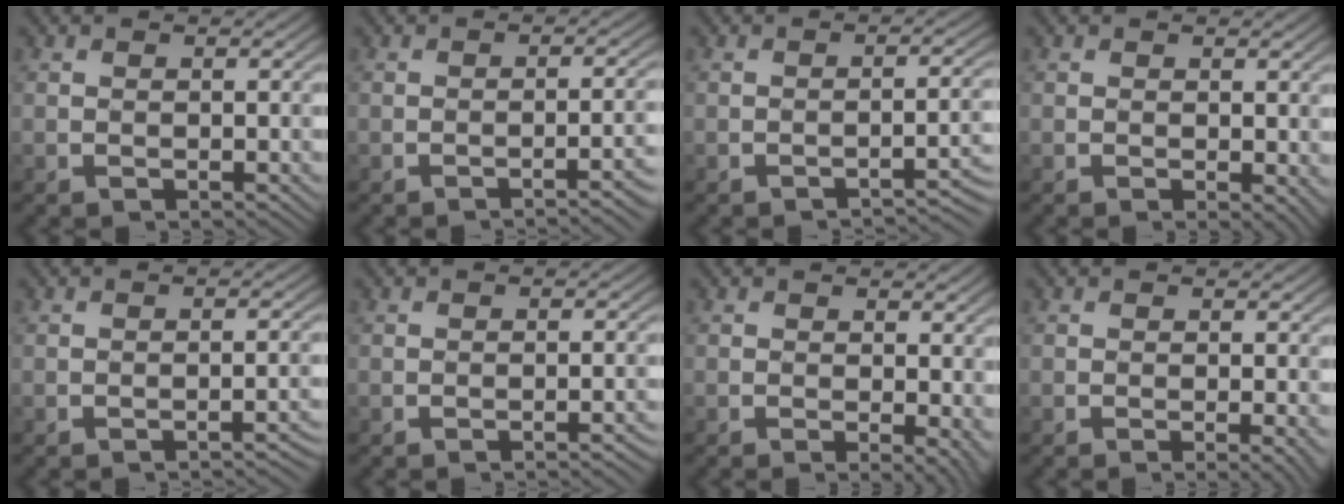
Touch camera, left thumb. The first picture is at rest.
{"total": 4.3, "force": [-2.2, 1.0, 3.6], "torque": [-0.032, 0.013, -0.036]}
{"total": 3.9, "force": [-2.5, 0.7, 2.9], "torque": [-0.031, 0.013, -0.041]}
{"total": 1.0, "force": [0.2, 0.2, 0.9], "torque": [-0.014, -0.006, 0.004]}
{"total": 3.0, "force": [-2.0, 0.6, 2.2], "torque": [-0.022, 0.011, -0.032]}
{"total": 2.4, "force": [-1.4, 0.5, 1.8], "torque": [-0.014, 0.010, -0.025]}
{"total": 2.2, "force": [-0.1, 0.5, 2.2], "torque": [-0.030, -0.005, -0.002]}
{"total": 2.0, "force": [-0.5, 0.3, 1.9], "torque": [-0.026, 0.002, -0.012]}